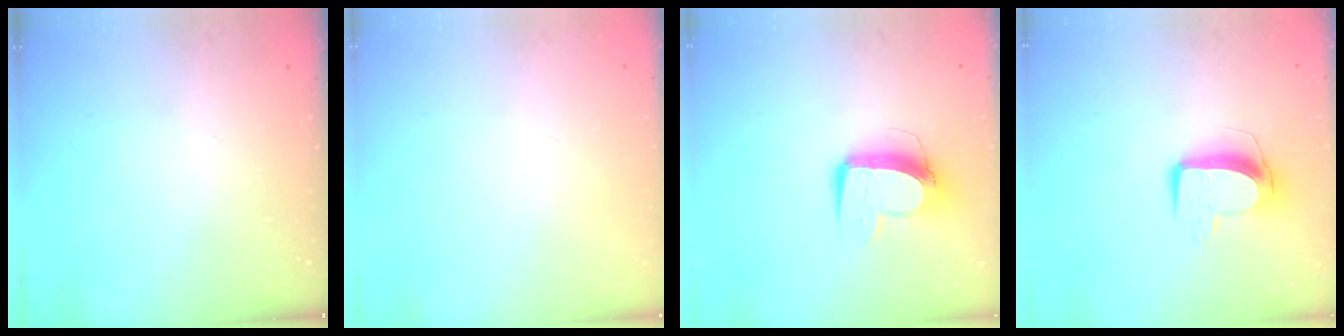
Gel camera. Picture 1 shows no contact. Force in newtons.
{"total": 0.0}
{"total": 11.4, "press": 11.3, "slide": 1.5}
{"total": 10.5, "press": 10.4, "slide": 0.9}